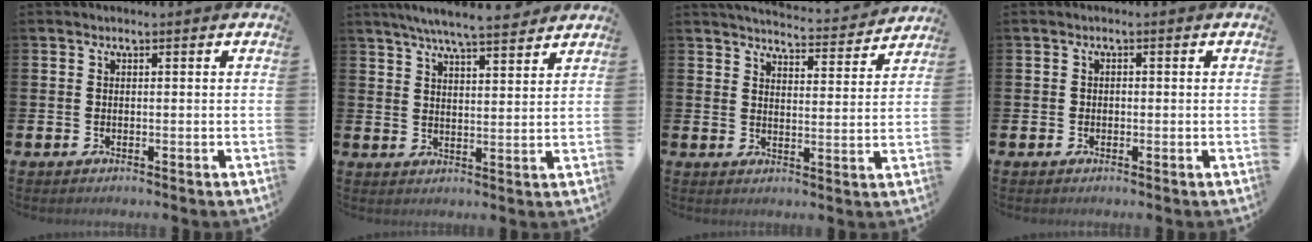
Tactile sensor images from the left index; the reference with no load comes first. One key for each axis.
{"total": 6.6, "fx": 6.2, "fy": 0.2, "fz": 2.1, "tx": -0.056, "ty": -0.027, "tz": 0.110}
{"total": 4.6, "fx": 4.6, "fy": 0.1, "fz": 0.4, "tx": -0.021, "ty": -0.037, "tz": 0.078}
{"total": 0.7, "fx": -0.2, "fy": 0.6, "fz": 0.2, "tx": -0.005, "ty": 0.005, "tz": -0.006}